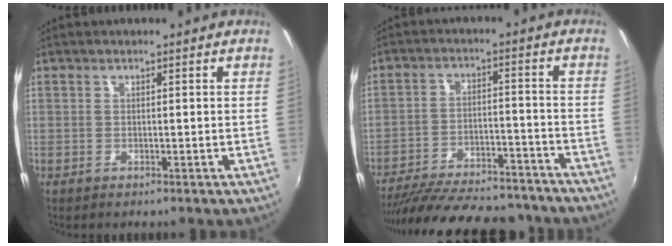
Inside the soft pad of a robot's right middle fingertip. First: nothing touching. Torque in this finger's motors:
{"motor_torque": [0.95, -1.19, 0.64, 0.21]}